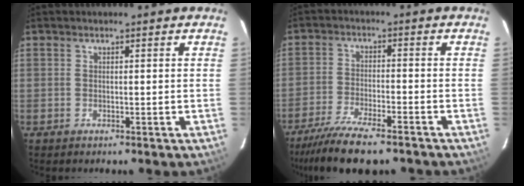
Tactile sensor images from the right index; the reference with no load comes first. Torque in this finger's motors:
{"motor_torque": [1.28, -0.86, 0.28, 0.11]}